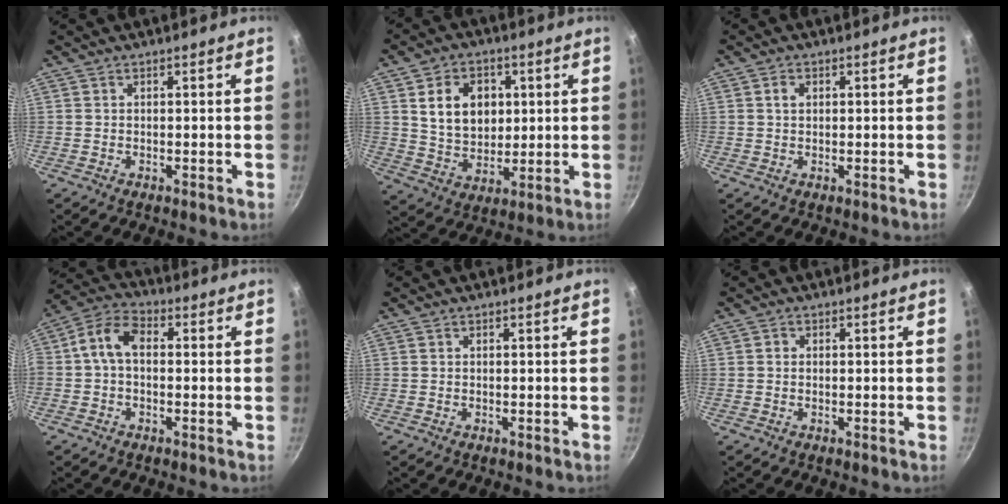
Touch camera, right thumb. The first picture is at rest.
{"total": 12.0, "force": [3.0, 9.1, 7.3], "torque": [-0.098, -0.011, 0.056]}
{"total": 1.9, "force": [0.6, 1.4, 1.2], "torque": [-0.017, 0.004, 0.010]}
{"total": 7.9, "force": [0.1, 5.2, 6.0], "torque": [-0.113, 0.031, -0.015]}
{"total": 0.0}
{"total": 0.9, "force": [0.2, 0.8, 0.4], "torque": [-0.006, 0.006, 0.002]}